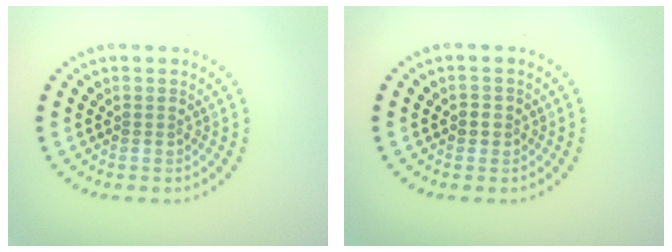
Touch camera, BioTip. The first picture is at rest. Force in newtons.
{"total": 1.1, "press": 1.0, "slide": 0.5}